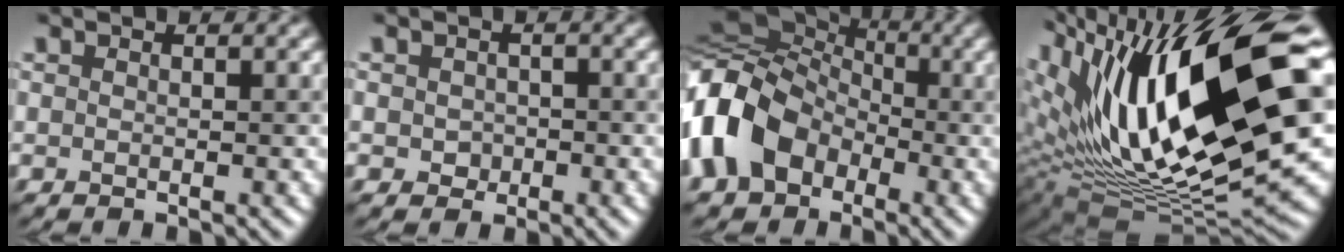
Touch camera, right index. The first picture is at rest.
{"total": 1.5, "force": [-0.3, 1.3, 0.7], "torque": [-0.011, -0.003, -0.007]}
{"total": 9.6, "force": [-2.8, 7.1, 5.8], "torque": [-0.121, 0.007, -0.074]}
{"total": 18.3, "force": [6.7, 6.5, 15.8], "torque": [-0.275, 0.016, 0.116]}